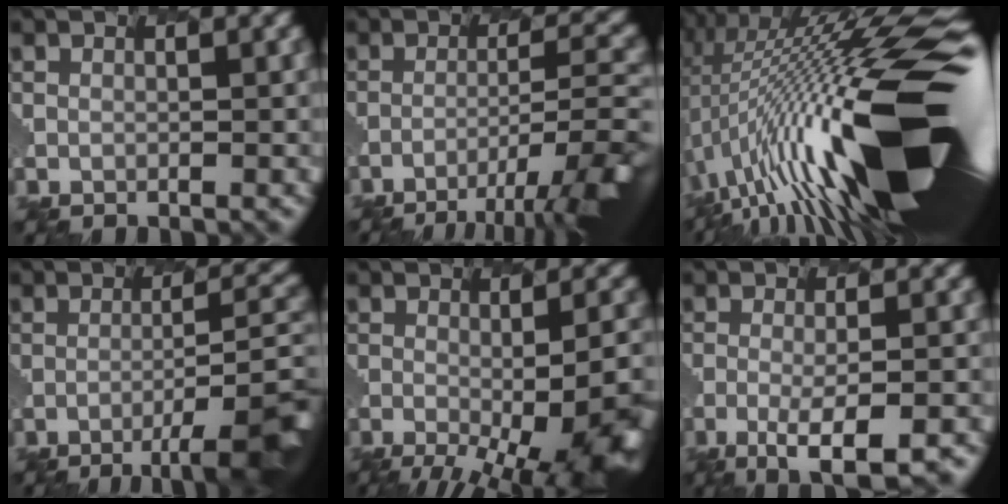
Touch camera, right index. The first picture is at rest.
{"total": 11.1, "force": [-7.3, 2.3, 8.1], "torque": [-0.135, -0.016, -0.091]}
{"total": 18.6, "force": [0.8, 5.4, 17.8], "torque": [-0.284, 0.013, 0.000]}
{"total": 9.2, "force": [-5.0, 2.0, 7.5], "torque": [-0.116, -0.007, -0.065]}
{"total": 13.8, "force": [-5.8, 5.4, 11.3], "torque": [-0.142, -0.031, -0.063]}
{"total": 7.8, "force": [-4.3, 2.1, 6.1], "torque": [-0.113, -0.017, -0.064]}